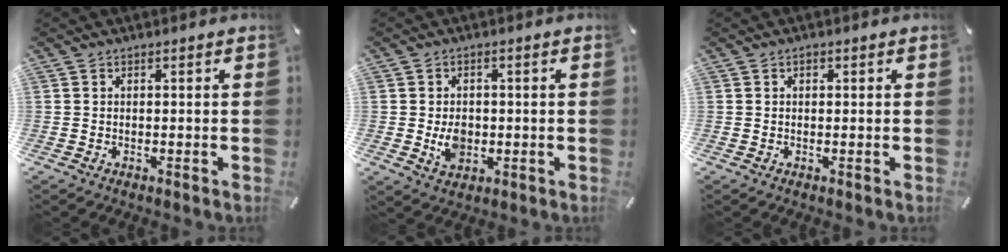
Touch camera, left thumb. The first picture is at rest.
{"total": 5.3, "force": [-0.7, 4.1, 3.3], "torque": [-0.063, -0.001, -0.012]}
{"total": 0.6, "force": [0.2, 0.5, 0.3], "torque": [-0.007, 0.002, 0.003]}